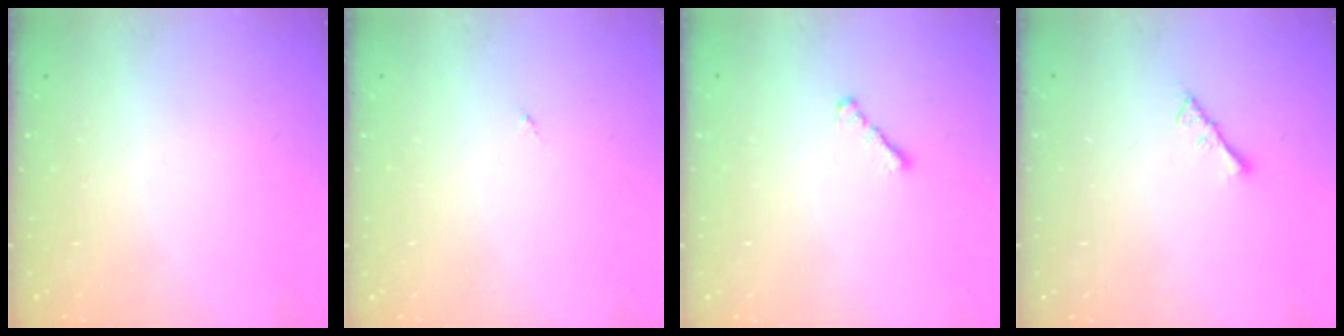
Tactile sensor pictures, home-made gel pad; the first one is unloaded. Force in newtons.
{"total": 0.0}
{"total": 2.4, "press": 2.3, "slide": 0.6}
{"total": 2.3, "press": 2.2, "slide": 0.4}